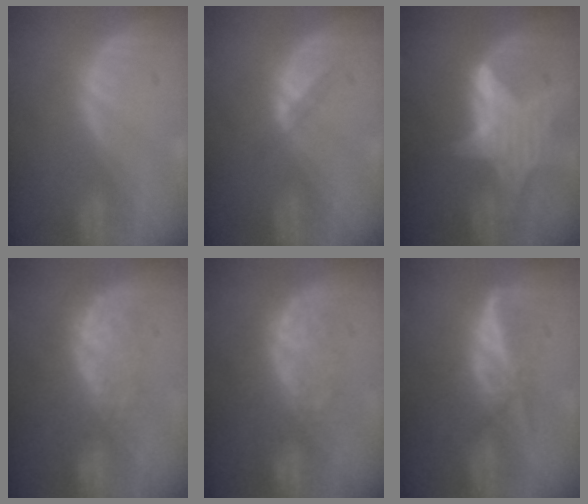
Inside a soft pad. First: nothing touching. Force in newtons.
{"total": 1.8, "press": 1.4, "slide": 1.0}
{"total": 7.8, "press": 7.8, "slide": 0.7}
{"total": 7.5, "press": 7.3, "slide": 1.7}
{"total": 7.8, "press": 7.4, "slide": 2.4}
{"total": 5.8, "press": 5.3, "slide": 2.5}